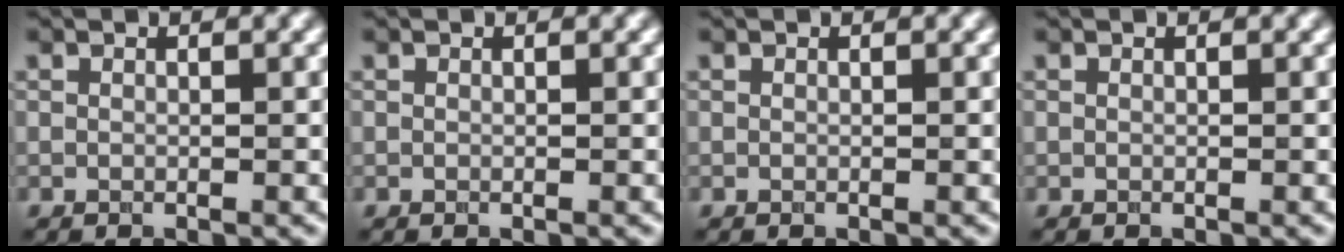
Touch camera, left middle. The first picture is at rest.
{"total": 0.0}
{"total": 0.0}
{"total": 0.0}